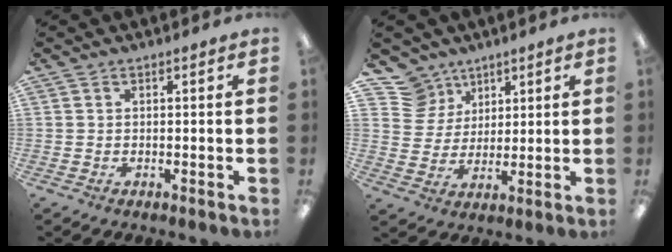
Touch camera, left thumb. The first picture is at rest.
{"total": 10.0, "force": [6.5, 7.6, 0.8], "torque": [-0.031, -0.040, 0.130]}